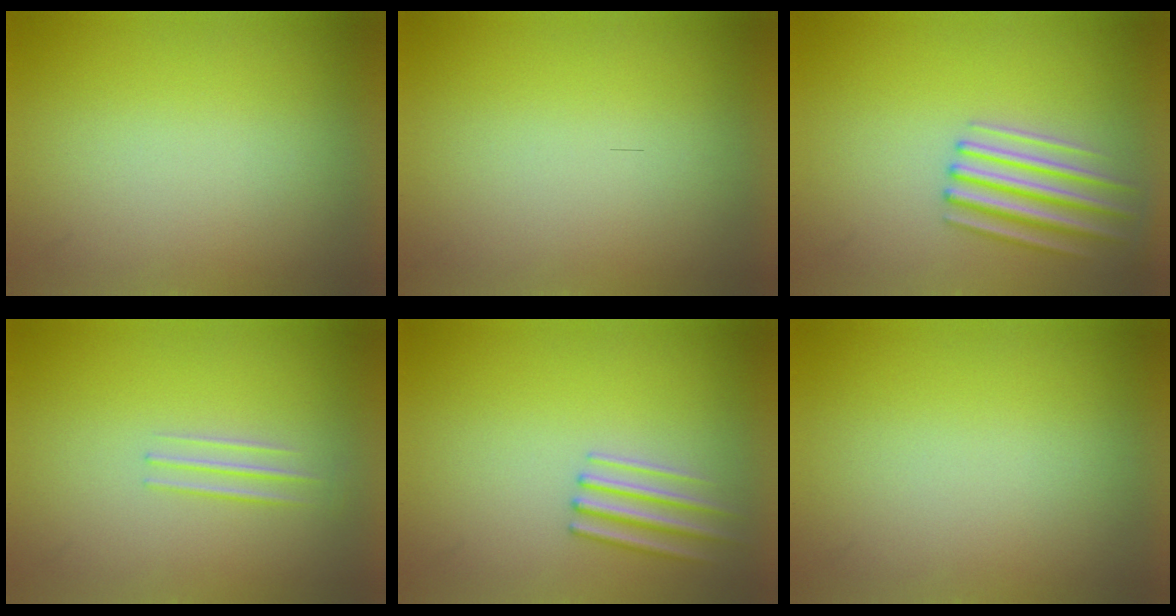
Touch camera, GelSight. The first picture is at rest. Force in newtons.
{"total": 0.0}
{"total": 3.1}
{"total": 1.4}
{"total": 2.4}
{"total": 0.0}